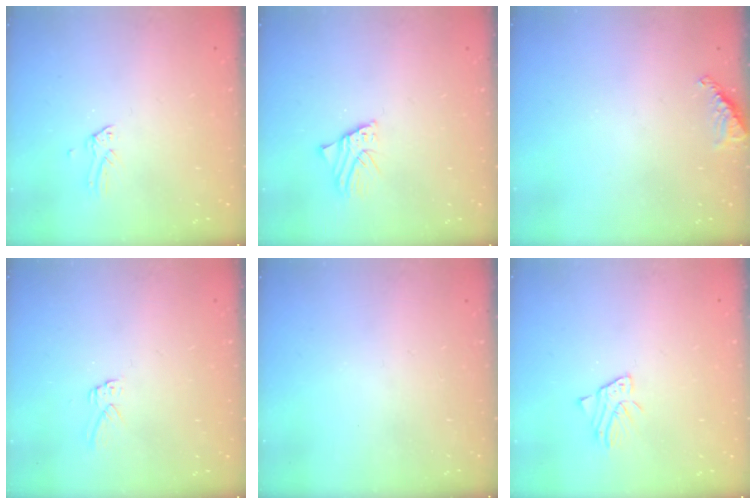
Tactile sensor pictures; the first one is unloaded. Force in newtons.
{"total": 2.6, "press": 2.6, "slide": 0.2}
{"total": 7.7, "press": 7.7, "slide": 0.9}
{"total": 4.5, "press": 4.5, "slide": 0.5}
{"total": 0.0}
{"total": 2.2, "press": 2.2, "slide": 0.1}